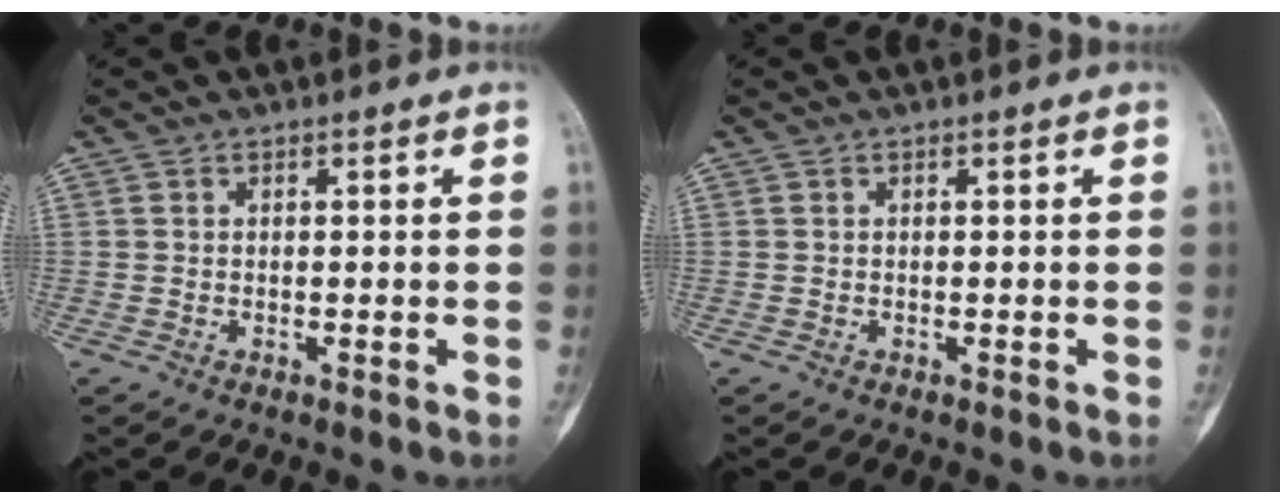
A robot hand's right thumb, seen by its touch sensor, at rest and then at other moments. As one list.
[{"total": 0.0}]